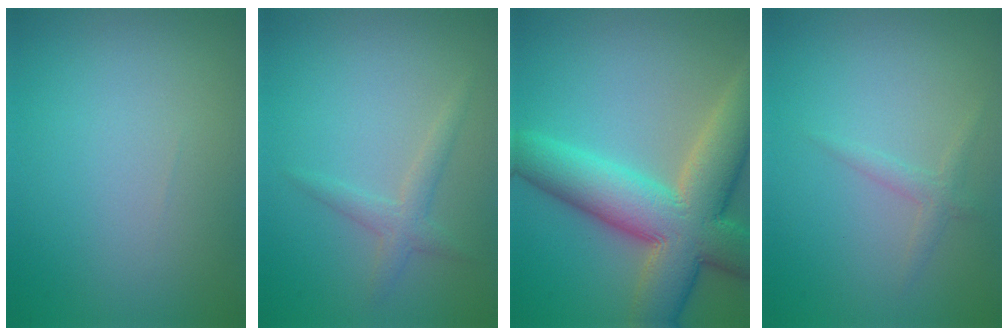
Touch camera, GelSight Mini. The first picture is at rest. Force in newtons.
{"total": 1.9, "press": 1.9, "slide": 0.1}
{"total": 11.5, "press": 11.4, "slide": 0.9}
{"total": 1.3, "press": 1.3, "slide": 0.0}